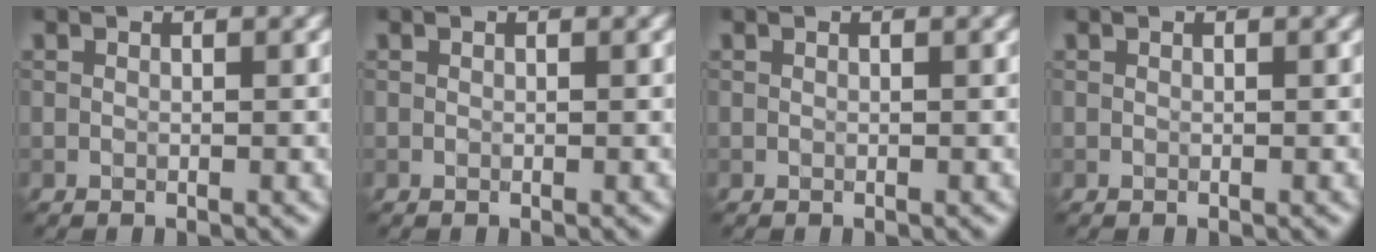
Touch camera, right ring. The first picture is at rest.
{"total": 0.0}
{"total": 0.0}
{"total": 0.0}